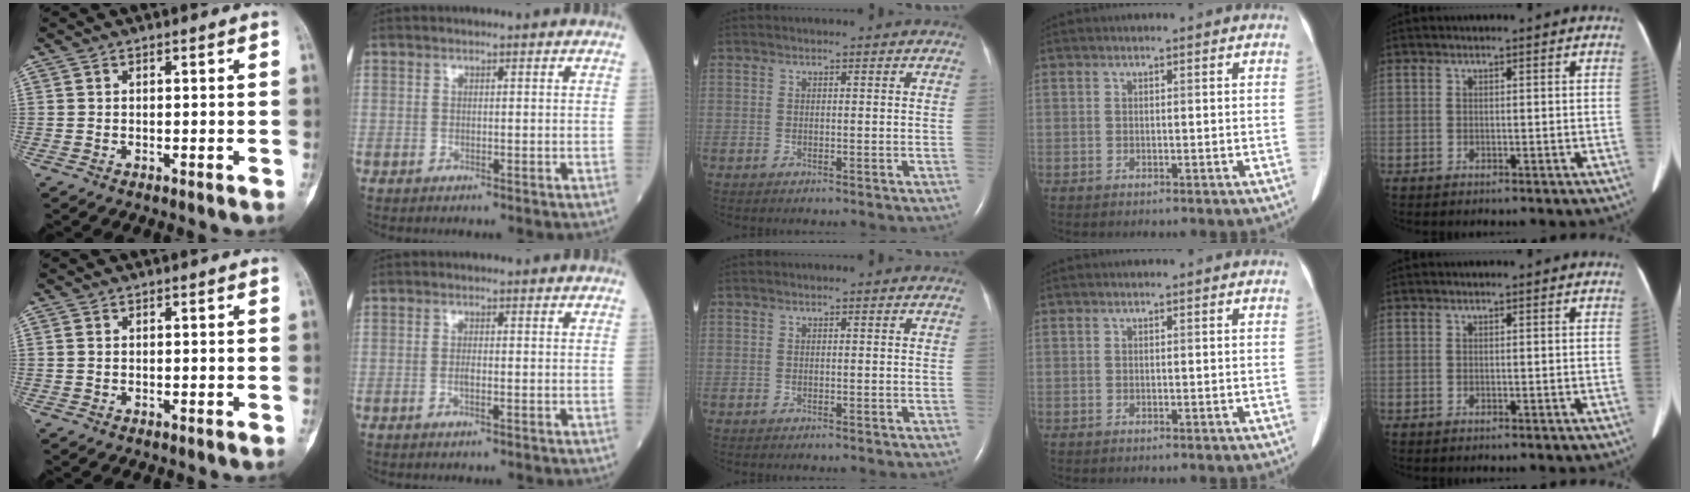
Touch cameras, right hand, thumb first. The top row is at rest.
{"thumb": {"total": 0.6, "force": [0.1, 0.4, 0.4], "torque": [-0.009, 0.002, 0.002]}, "index": {"total": 1.4, "force": [-0.3, 0.2, 1.3], "torque": [-0.028, 0.000, -0.004]}}